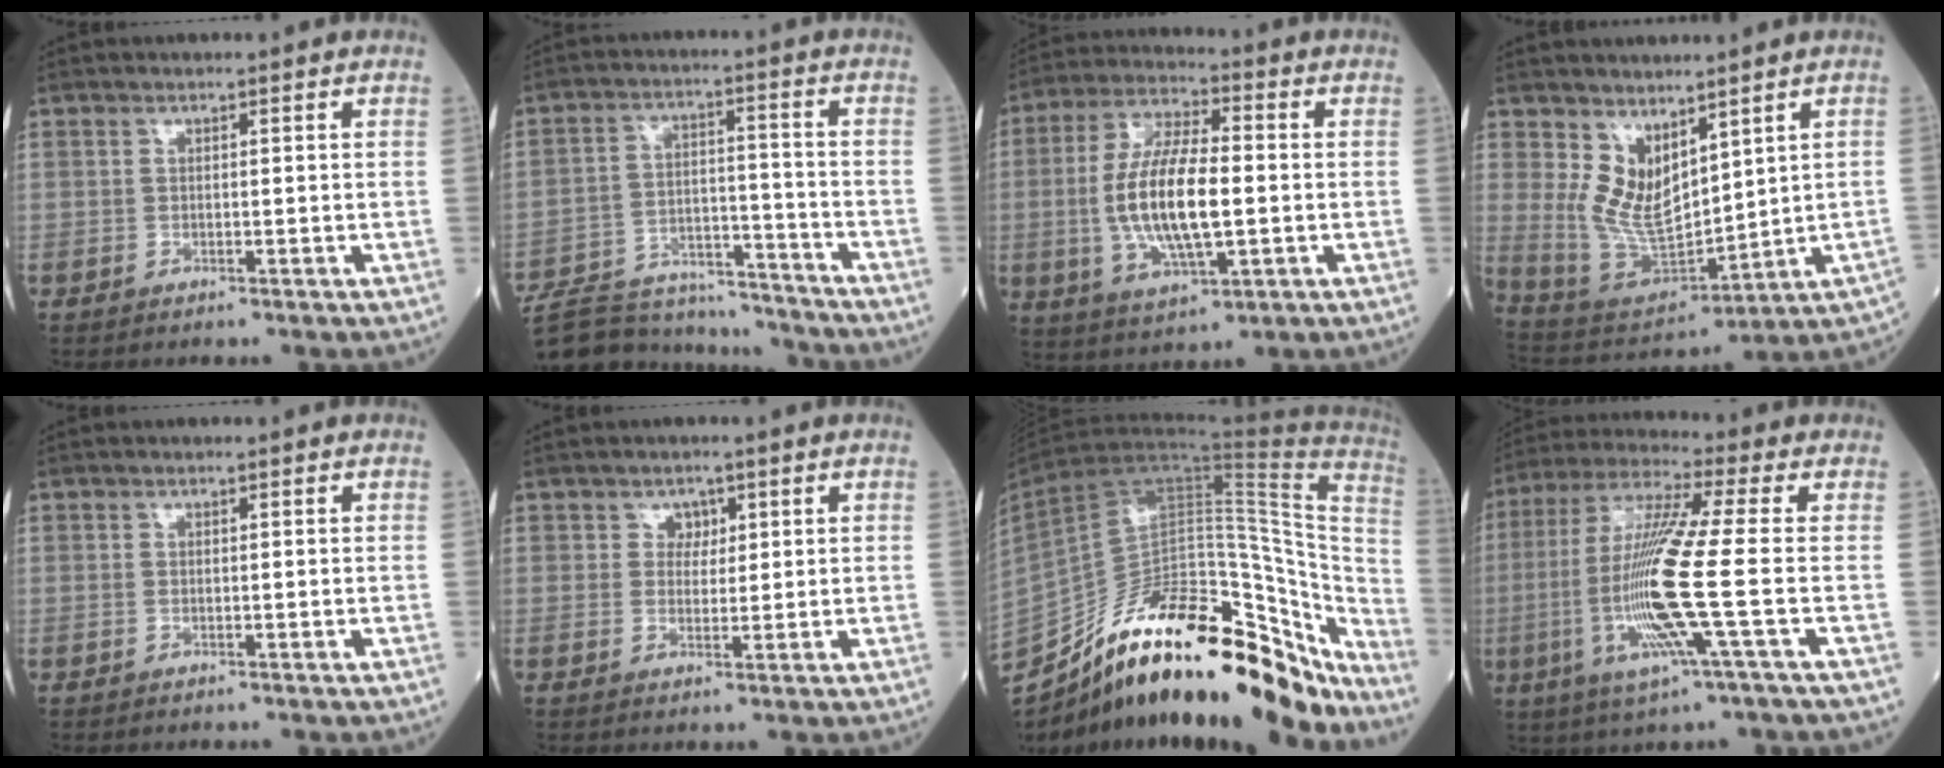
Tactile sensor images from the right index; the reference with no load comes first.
{"total": 18.3, "force": [-17.3, 4.1, 4.5], "torque": [-0.101, 0.012, -0.262]}
{"total": 13.6, "force": [-1.2, 4.1, 12.9], "torque": [-0.264, -0.001, -0.019]}
{"total": 9.9, "force": [3.0, 5.2, 7.8], "torque": [-0.146, -0.002, 0.086]}
{"total": 0.0}
{"total": 2.0, "force": [1.0, 1.6, 0.7], "torque": [-0.002, -0.001, 0.014]}
{"total": 30.6, "force": [-23.1, 9.9, 17.6], "torque": [-0.255, 0.018, -0.345]}
{"total": 14.6, "force": [-2.8, -0.7, 14.4], "torque": [-0.302, -0.009, -0.064]}